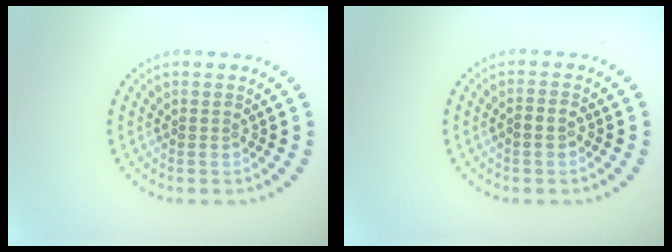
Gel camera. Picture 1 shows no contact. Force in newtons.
{"total": 1.4, "press": 1.2, "slide": 0.7}